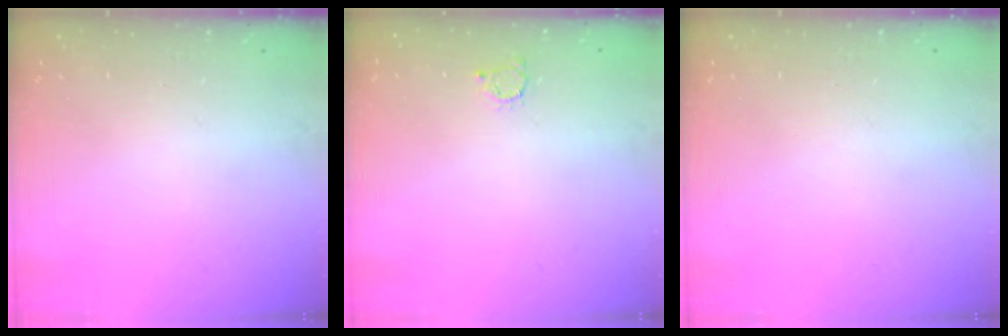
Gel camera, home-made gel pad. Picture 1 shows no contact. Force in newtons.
{"total": 2.5, "press": 2.5, "slide": 0.3}
{"total": 0.0}